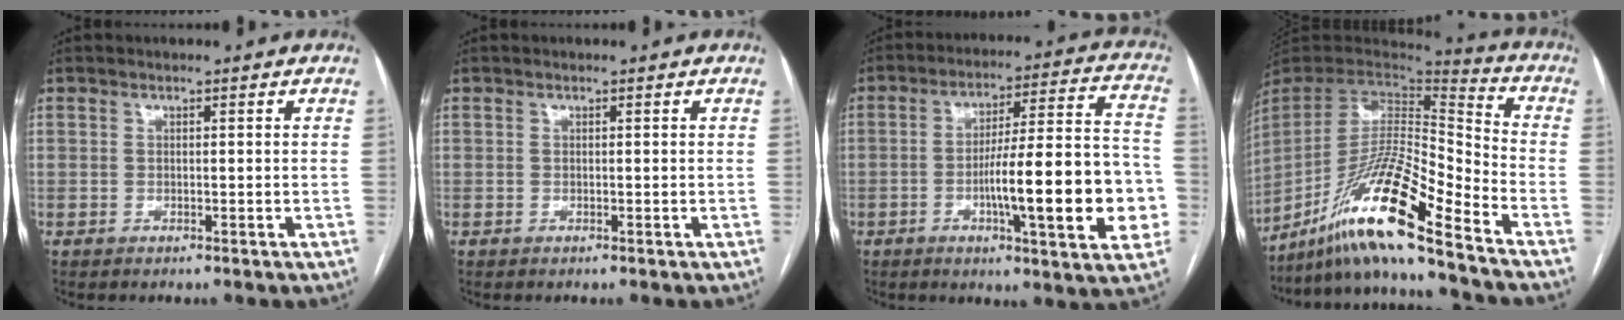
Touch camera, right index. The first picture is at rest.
{"total": 0.0}
{"total": 19.1, "force": [-4.6, 2.5, 18.4], "torque": [-0.235, 0.020, -0.061]}
{"total": 18.8, "force": [-13.4, 0.3, 13.2], "torque": [-0.277, -0.013, -0.251]}